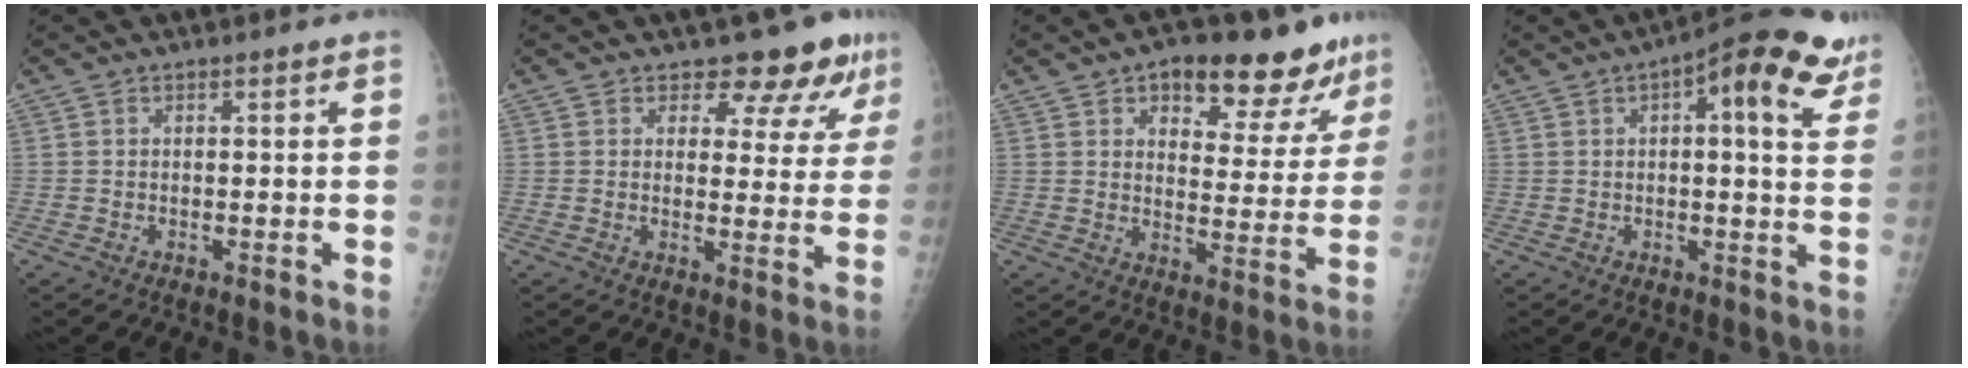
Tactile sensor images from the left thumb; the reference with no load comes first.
{"total": 9.1, "force": [7.2, 4.4, 3.3], "torque": [-0.001, -0.043, 0.077]}
{"total": 16.5, "force": [10.8, 7.7, 9.7], "torque": [-0.063, -0.045, 0.150]}
{"total": 14.6, "force": [7.3, 4.9, 11.7], "torque": [-0.129, -0.010, 0.087]}